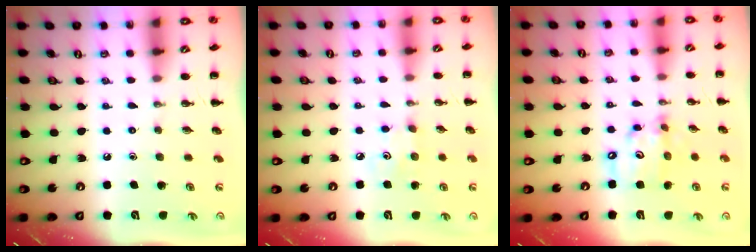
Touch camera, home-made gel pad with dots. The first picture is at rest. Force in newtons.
{"total": 2.9, "press": 2.8, "slide": 0.8}
{"total": 10.3, "press": 10.1, "slide": 2.2}